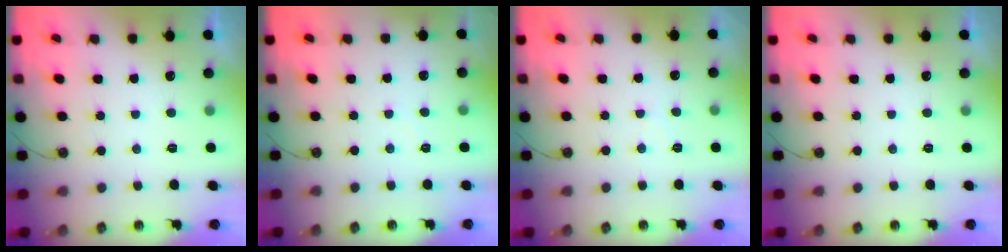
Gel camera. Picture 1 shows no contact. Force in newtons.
{"total": 2.8, "press": 2.8, "slide": 0.4}
{"total": 3.6, "press": 3.6, "slide": 0.6}
{"total": 0.0}